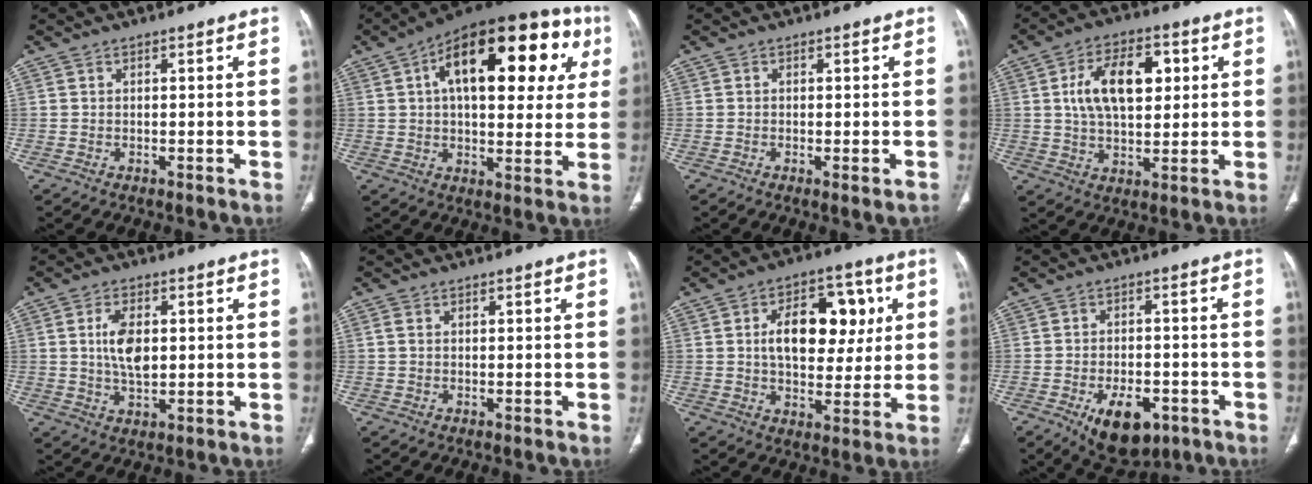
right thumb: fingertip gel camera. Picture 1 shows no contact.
{"total": 26.9, "force": [8.3, 12.7, 22.2], "torque": [-0.287, 0.031, 0.114]}
{"total": 1.6, "force": [-0.7, 0.3, 1.4], "torque": [-0.020, -0.005, -0.008]}
{"total": 13.4, "force": [3.1, 7.5, 10.6], "torque": [-0.161, 0.004, 0.053]}
{"total": 6.9, "force": [0.9, 3.7, 5.8], "torque": [-0.105, -0.005, 0.018]}
{"total": 0.9, "force": [0.2, 0.6, 0.6], "torque": [-0.019, 0.005, 0.008]}
{"total": 15.6, "force": [3.3, 9.4, 12.0], "torque": [-0.136, 0.008, 0.052]}
{"total": 10.7, "force": [-5.2, 5.9, 7.2], "torque": [-0.088, 0.014, -0.067]}